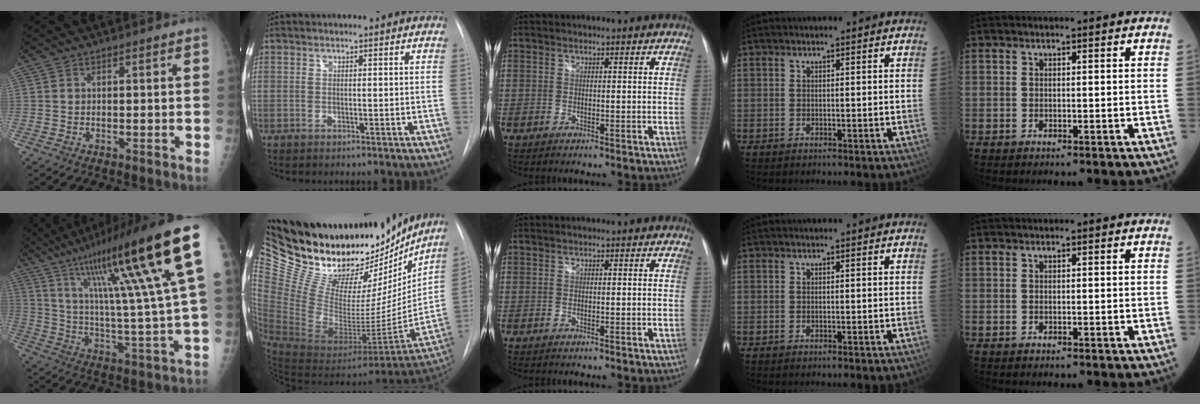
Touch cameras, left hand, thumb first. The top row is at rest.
{"thumb": {"total": 27.8, "force": [13.3, 2.4, 24.3], "torque": [-0.380, -0.027, 0.207]}, "index": {"total": 38.5, "force": [32.3, 14.9, 14.6], "torque": [-0.283, -0.035, 0.486]}}